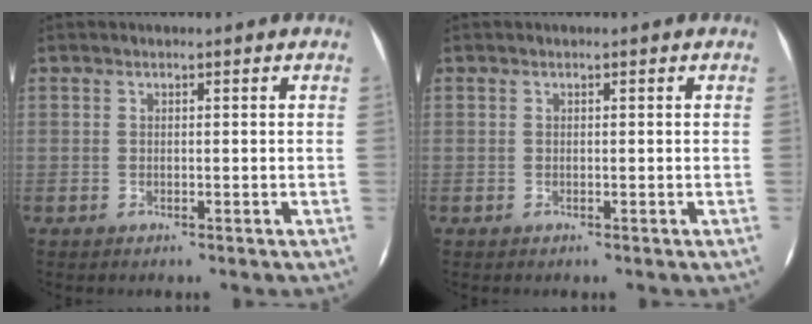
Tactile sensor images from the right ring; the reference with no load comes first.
{"total": 0.0}